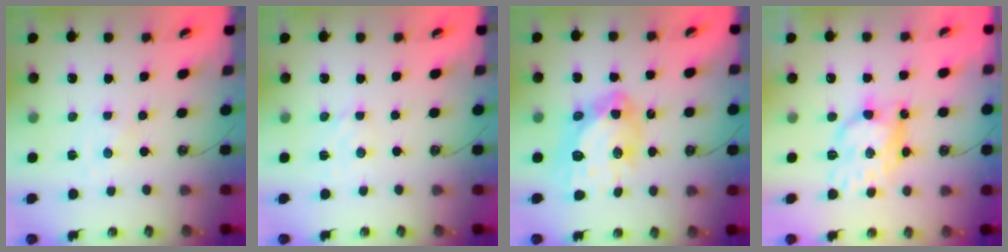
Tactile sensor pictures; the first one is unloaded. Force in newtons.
{"total": 3.3, "press": 3.3, "slide": 0.3}
{"total": 17.4, "press": 17.3, "slide": 2.2}
{"total": 15.4, "press": 15.4, "slide": 0.4}